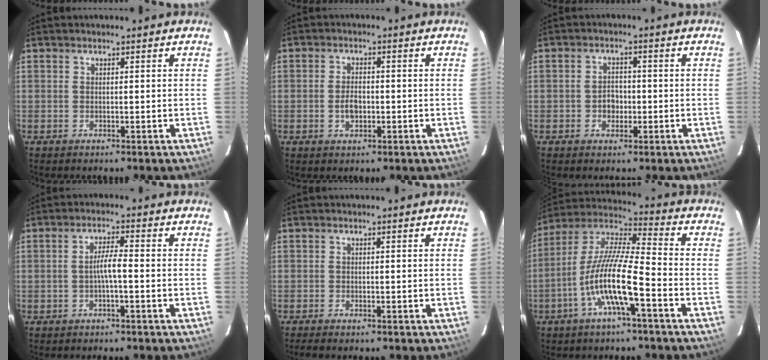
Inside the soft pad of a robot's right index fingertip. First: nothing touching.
{"total": 3.5, "force": [-0.9, 2.1, 2.7], "torque": [-0.053, 0.002, -0.013]}
{"total": 3.2, "force": [-0.8, 2.6, 1.6], "torque": [-0.029, 0.009, -0.011]}
{"total": 3.1, "force": [-1.0, 0.1, 3.0], "torque": [-0.057, 0.007, -0.018]}
{"total": 2.1, "force": [-1.7, 0.4, 1.0], "torque": [-0.026, -0.007, -0.031]}
{"total": 13.5, "force": [-5.5, 1.9, 12.1], "torque": [-0.238, -0.001, -0.110]}